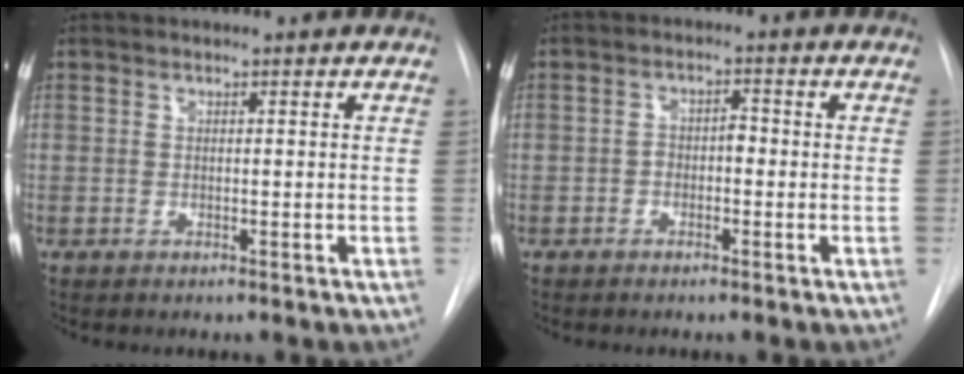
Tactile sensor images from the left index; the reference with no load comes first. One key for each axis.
{"total": 2.4, "fx": -0.7, "fy": 1.4, "fz": 1.8, "tx": -0.024, "ty": 0.013, "tz": -0.013}